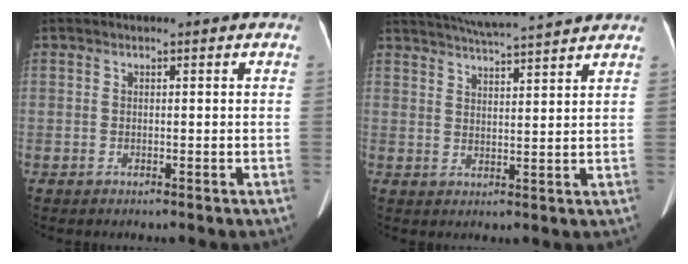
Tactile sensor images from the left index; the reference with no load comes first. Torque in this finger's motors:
{"motor_torque": [-0.43, -1.09, -0.01, 0.05]}